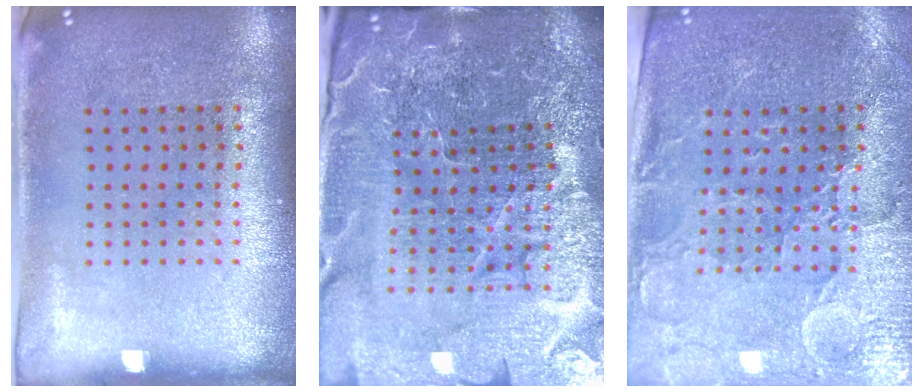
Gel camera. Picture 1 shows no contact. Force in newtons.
{"total": 6.7, "press": 5.9, "slide": 3.1}
{"total": 3.5, "press": 3.2, "slide": 1.3}